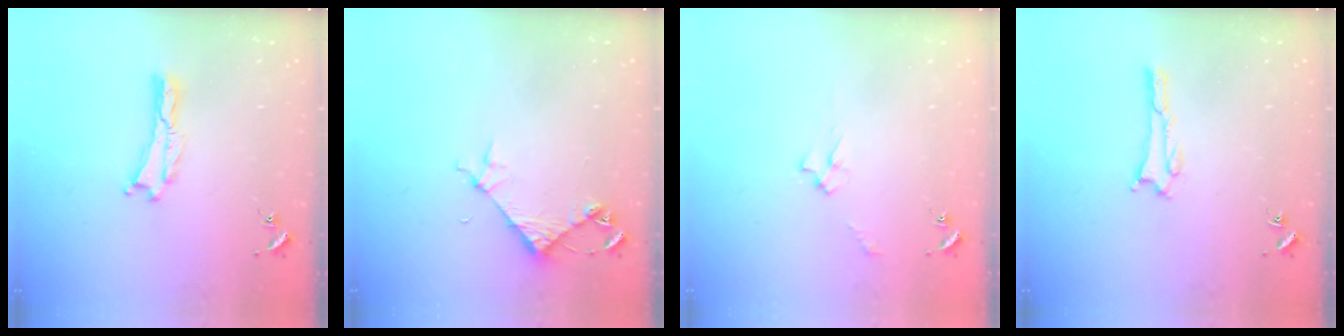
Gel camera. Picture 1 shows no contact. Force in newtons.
{"total": 4.6, "press": 4.6, "slide": 0.3}
{"total": 2.4, "press": 2.4, "slide": 0.4}
{"total": 1.6, "press": 1.6, "slide": 0.1}